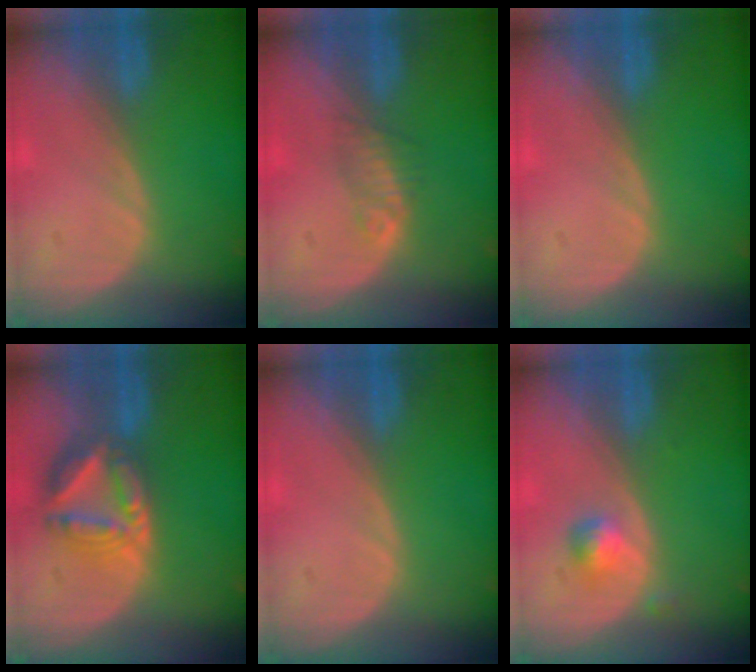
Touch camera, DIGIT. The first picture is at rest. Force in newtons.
{"total": 2.3, "press": 2.1, "slide": 0.8}
{"total": 0.0}
{"total": 8.0, "press": 6.9, "slide": 4.0}
{"total": 0.0}
{"total": 2.4, "press": 2.4, "slide": 0.2}